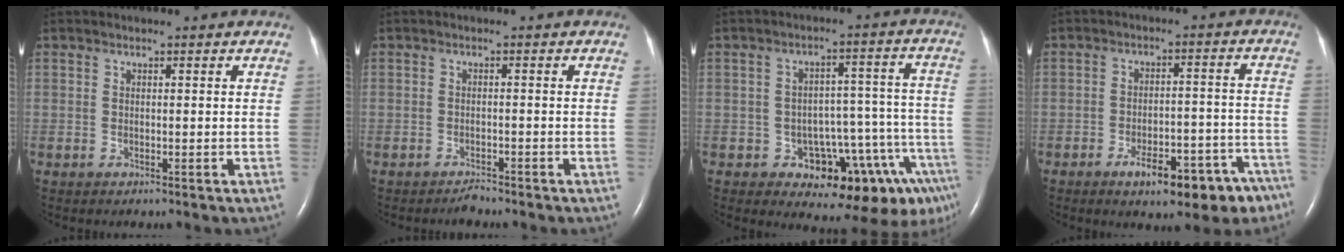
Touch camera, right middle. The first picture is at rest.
{"total": 1.4, "force": [-1.3, 0.1, 0.2], "torque": [-0.006, -0.003, -0.020]}
{"total": 13.0, "force": [-7.7, 5.0, 9.3], "torque": [-0.083, 0.055, -0.097]}
{"total": 11.8, "force": [-8.2, 4.1, 7.4], "torque": [-0.081, 0.026, -0.113]}